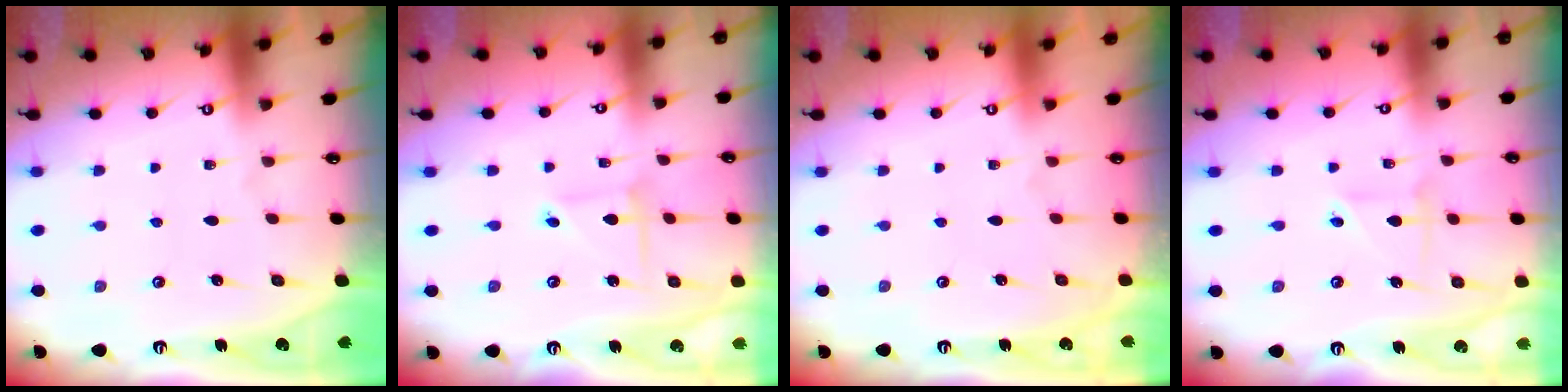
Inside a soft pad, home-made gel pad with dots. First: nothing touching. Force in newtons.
{"total": 3.2, "press": 3.2, "slide": 0.3}
{"total": 0.0}
{"total": 2.7, "press": 2.5, "slide": 1.0}